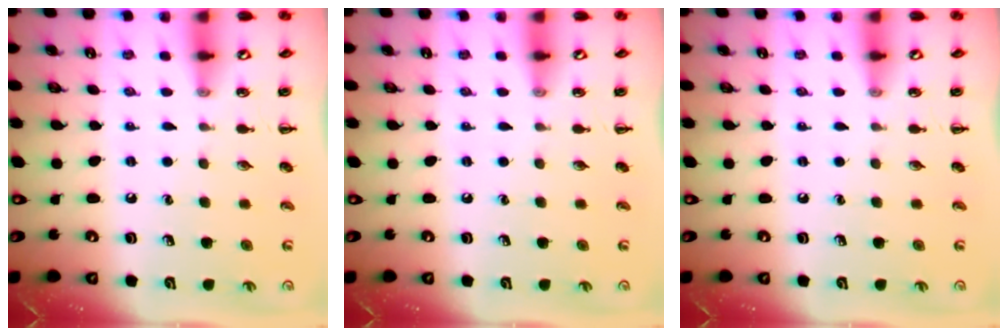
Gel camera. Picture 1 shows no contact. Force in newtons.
{"total": 0.0}
{"total": 0.0}